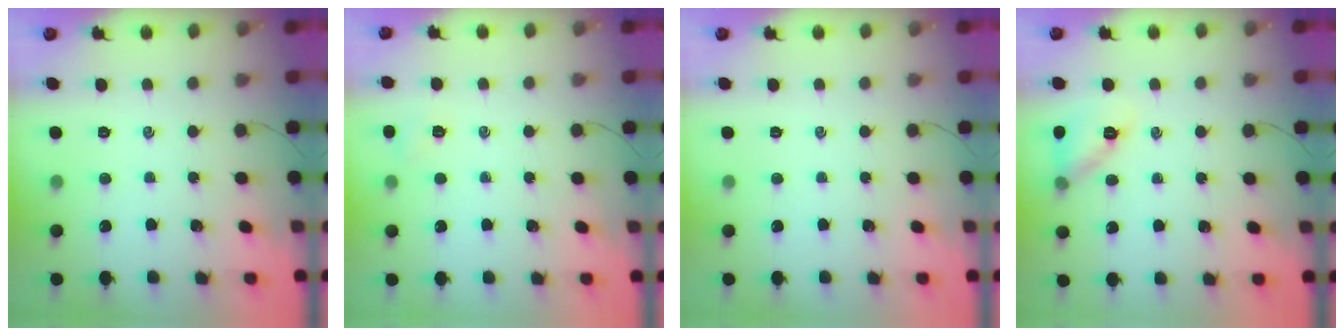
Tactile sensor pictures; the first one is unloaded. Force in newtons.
{"total": 4.3, "press": 4.1, "slide": 1.4}
{"total": 0.0}
{"total": 10.7, "press": 10.3, "slide": 2.6}